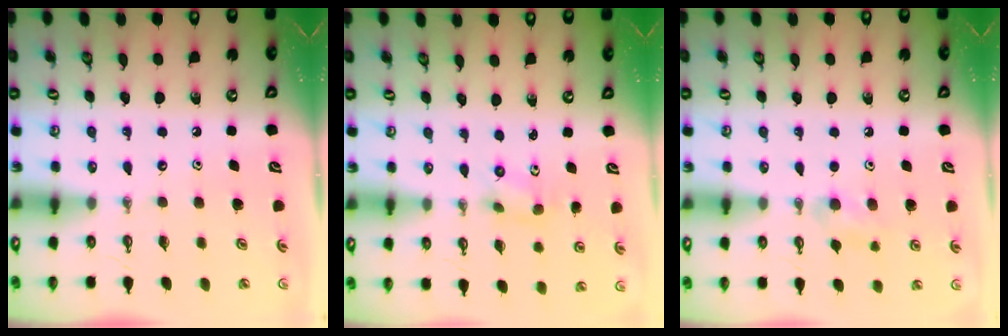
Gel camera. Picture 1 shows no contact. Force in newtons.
{"total": 2.3, "press": 2.0, "slide": 1.1}
{"total": 7.3, "press": 6.9, "slide": 2.3}